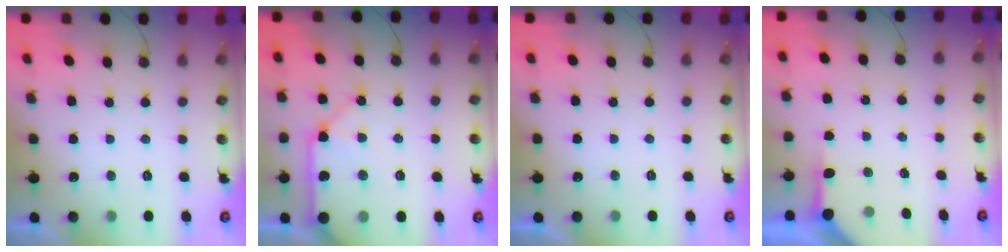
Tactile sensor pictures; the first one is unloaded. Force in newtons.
{"total": 13.0, "press": 12.9, "slide": 1.8}
{"total": 0.0}
{"total": 4.0, "press": 3.9, "slide": 0.5}